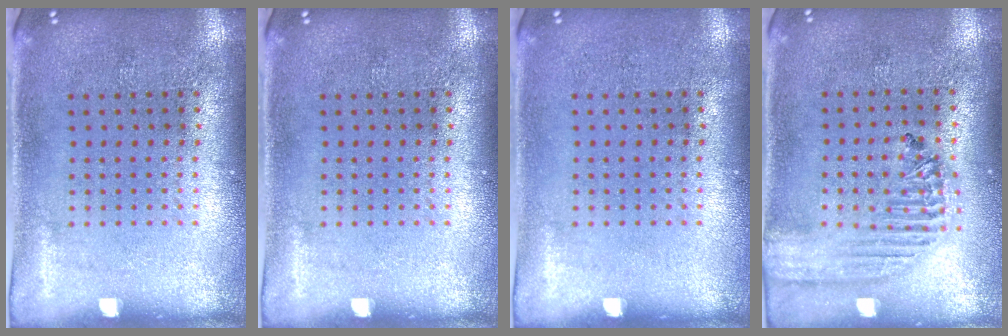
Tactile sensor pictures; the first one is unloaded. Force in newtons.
{"total": 0.0}
{"total": 0.0}
{"total": 1.8, "press": 1.7, "slide": 0.7}